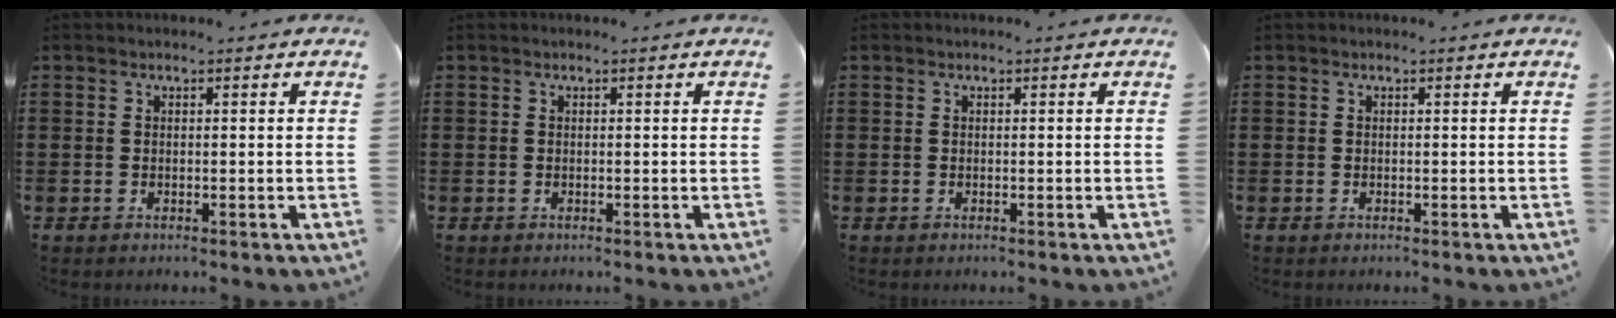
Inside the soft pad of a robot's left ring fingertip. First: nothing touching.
{"total": 0.0}
{"total": 0.0}
{"total": 0.0}